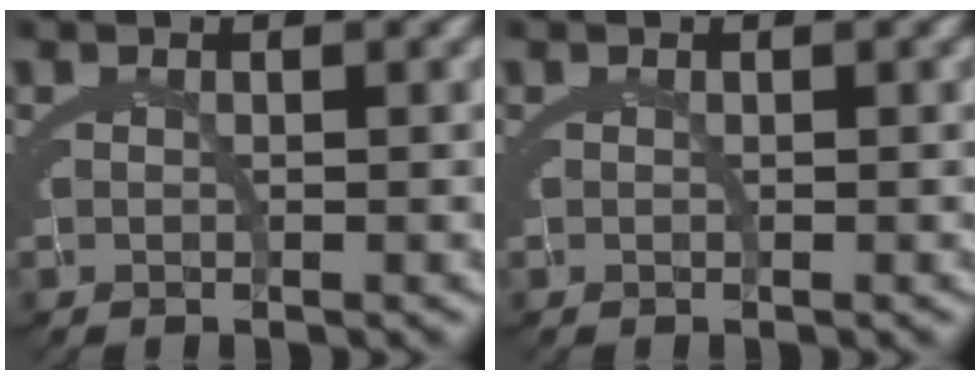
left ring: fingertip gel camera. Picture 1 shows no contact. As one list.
[{"total": 0.0}]